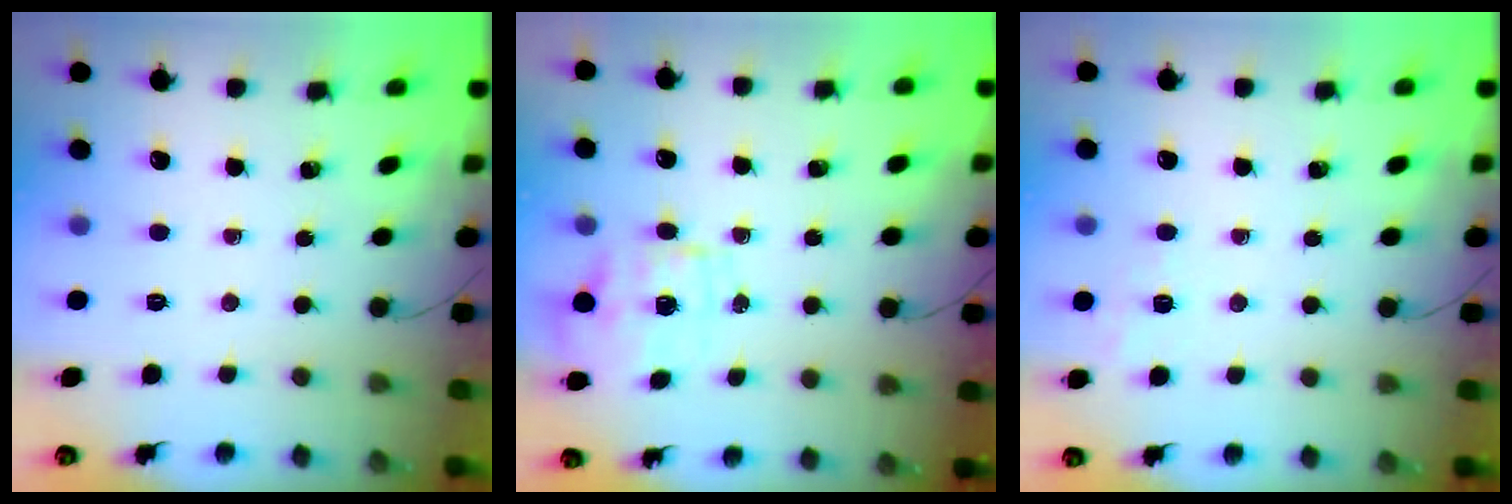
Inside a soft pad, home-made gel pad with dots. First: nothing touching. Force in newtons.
{"total": 1.1, "press": 1.0, "slide": 0.5}
{"total": 1.7, "press": 1.0, "slide": 1.3}